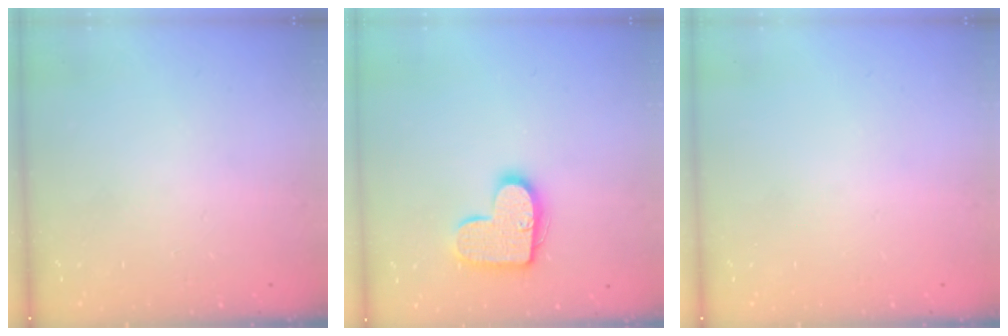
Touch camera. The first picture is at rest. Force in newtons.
{"total": 13.8, "press": 13.8, "slide": 0.7}
{"total": 0.0}